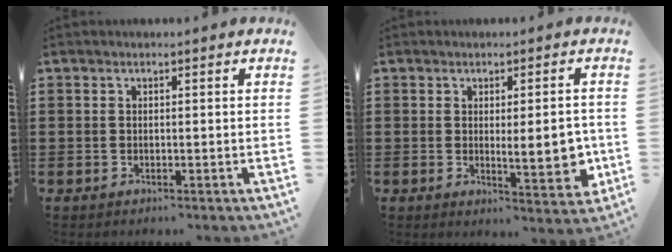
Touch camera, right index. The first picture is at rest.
{"total": 6.6, "force": [-0.2, 2.0, 6.3], "torque": [-0.085, -0.010, -0.004]}